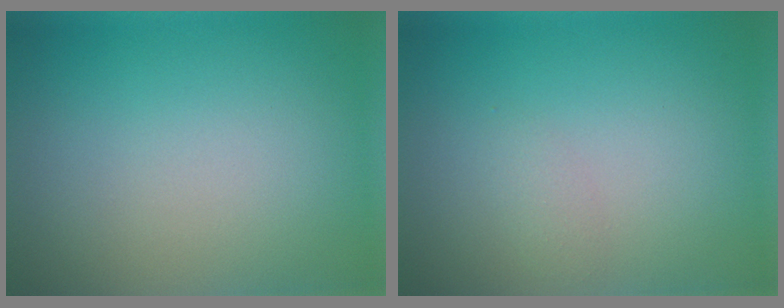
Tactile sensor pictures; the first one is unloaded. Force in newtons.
{"total": 0.8, "press": 0.8, "slide": 0.0}